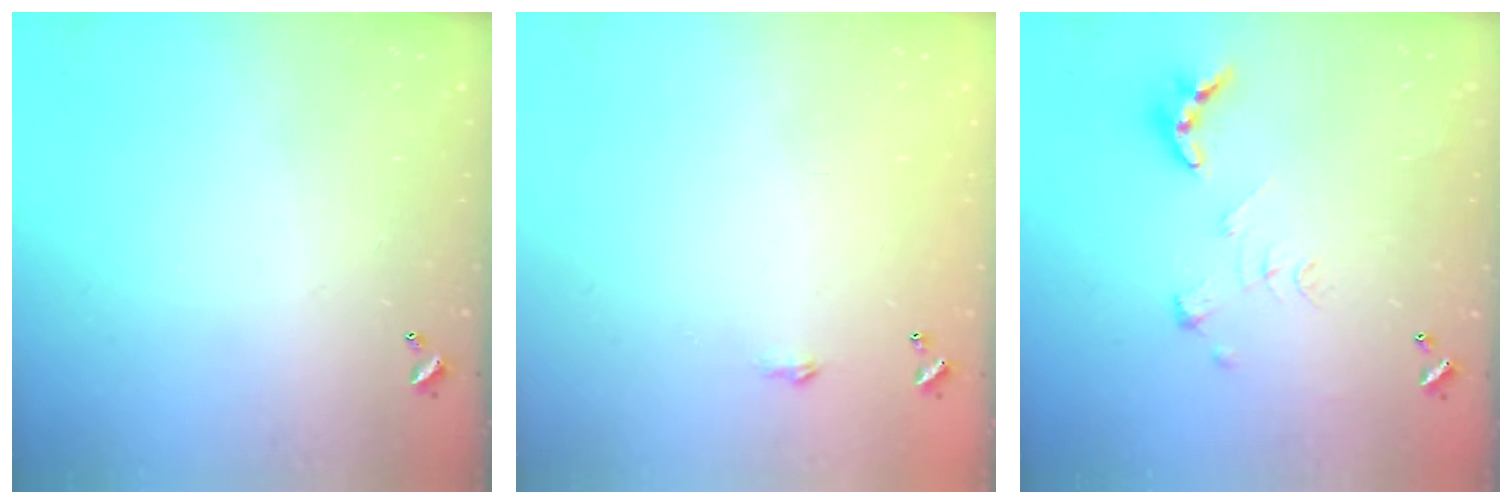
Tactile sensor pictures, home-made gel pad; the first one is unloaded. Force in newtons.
{"total": 1.8, "press": 1.8, "slide": 0.3}
{"total": 2.7, "press": 2.2, "slide": 1.5}